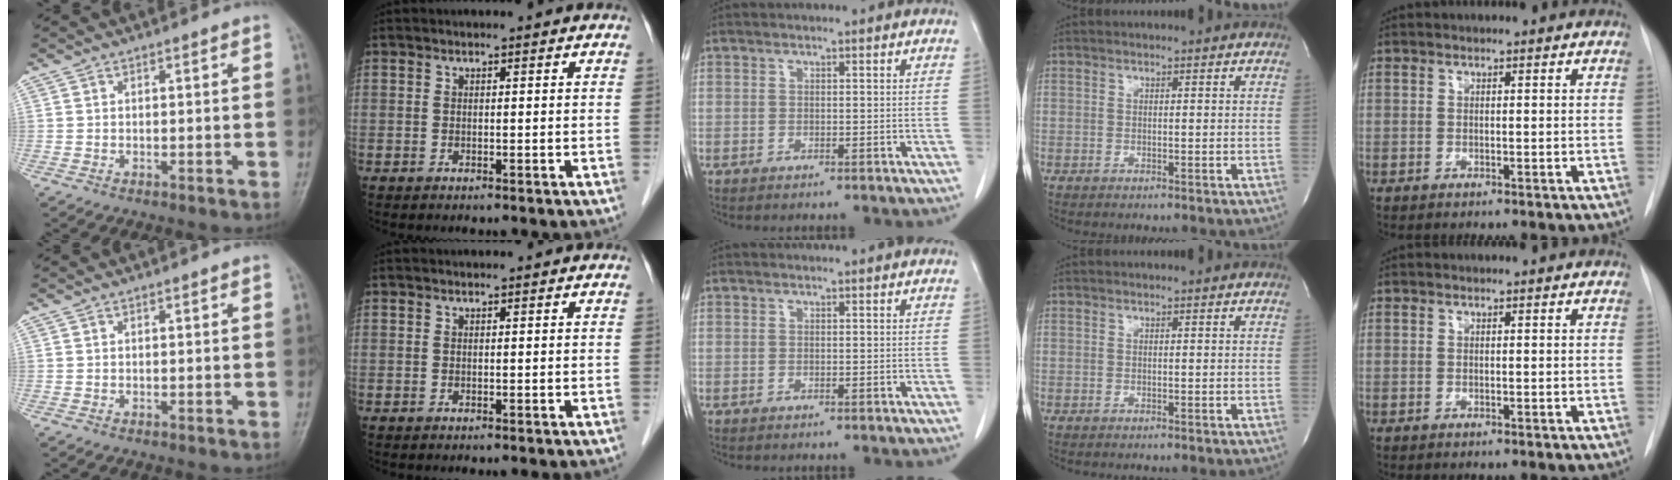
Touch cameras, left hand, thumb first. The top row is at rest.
{}